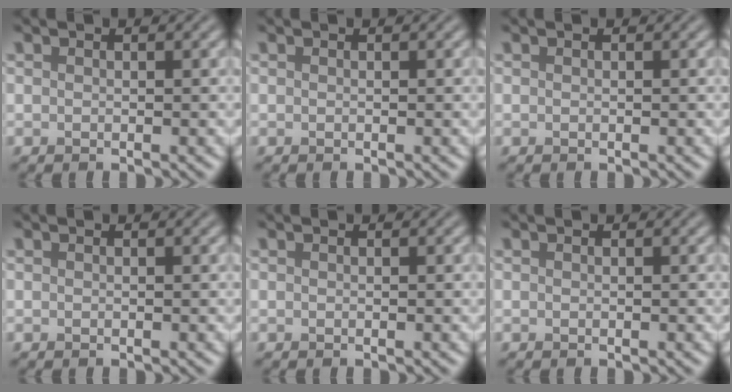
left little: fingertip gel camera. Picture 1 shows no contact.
{"total": 0.0}
{"total": 0.0}
{"total": 0.0}
{"total": 0.0}
{"total": 0.0}